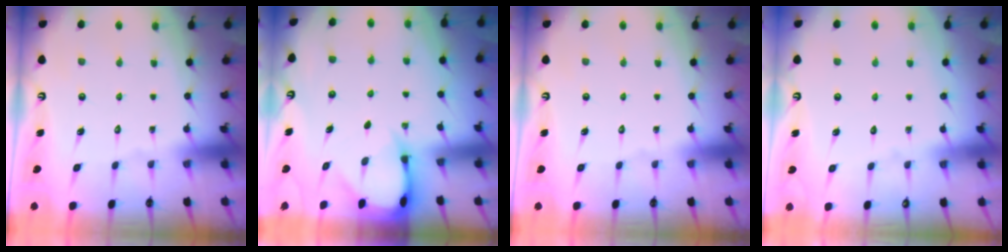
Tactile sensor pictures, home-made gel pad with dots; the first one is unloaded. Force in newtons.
{"total": 4.2, "press": 4.1, "slide": 0.6}
{"total": 0.0}
{"total": 2.6, "press": 2.6, "slide": 0.2}